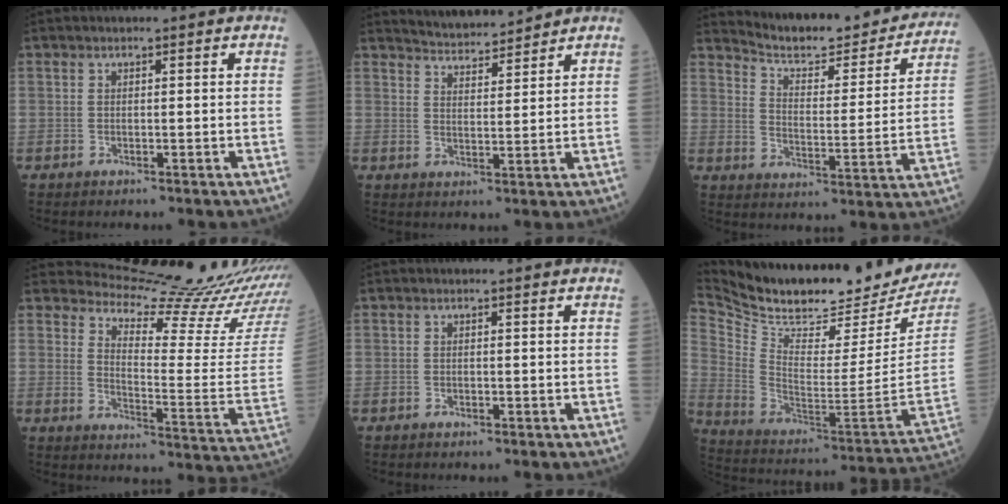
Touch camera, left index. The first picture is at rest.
{"total": 6.2, "force": [6.1, 0.3, 0.8], "torque": [-0.024, 0.011, 0.104]}
{"total": 19.9, "force": [18.6, 3.7, 6.0], "torque": [-0.076, -0.041, 0.240]}
{"total": 19.7, "force": [19.5, -0.9, 2.9], "torque": [-0.047, -0.147, 0.236]}
{"total": 0.0}
{"total": 26.8, "force": [24.6, 3.3, 10.1], "torque": [-0.206, -0.095, 0.367]}